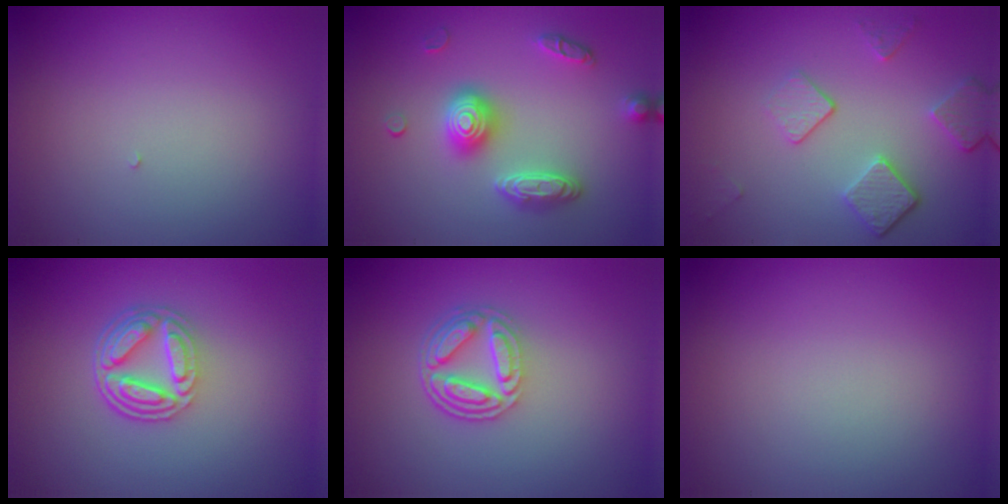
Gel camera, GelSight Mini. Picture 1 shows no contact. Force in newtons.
{"total": 3.4, "press": 3.2, "slide": 0.9}
{"total": 3.8, "press": 2.9, "slide": 2.5}
{"total": 4.4, "press": 3.3, "slide": 2.9}
{"total": 4.4, "press": 3.3, "slide": 2.9}
{"total": 0.0}